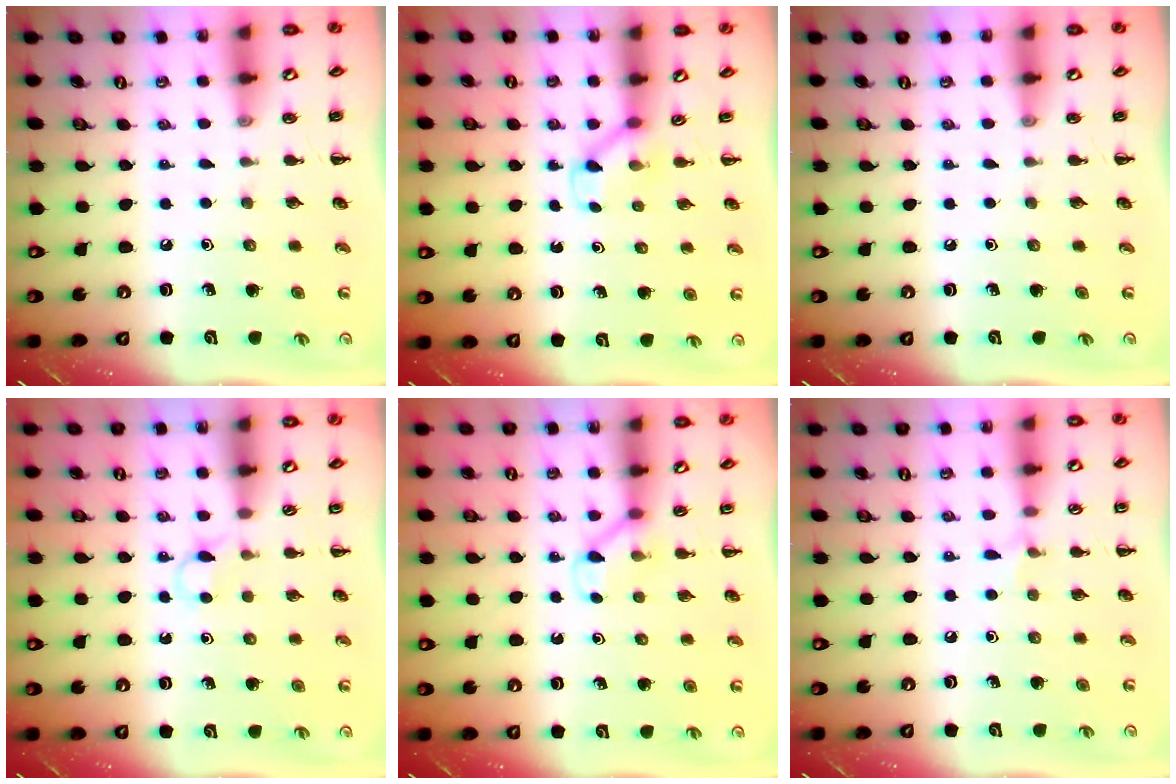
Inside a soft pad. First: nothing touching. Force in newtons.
{"total": 2.6, "press": 2.4, "slide": 0.9}
{"total": 0.0}
{"total": 2.8, "press": 2.7, "slide": 0.8}
{"total": 4.5, "press": 4.2, "slide": 1.5}
{"total": 5.0, "press": 4.7, "slide": 1.8}